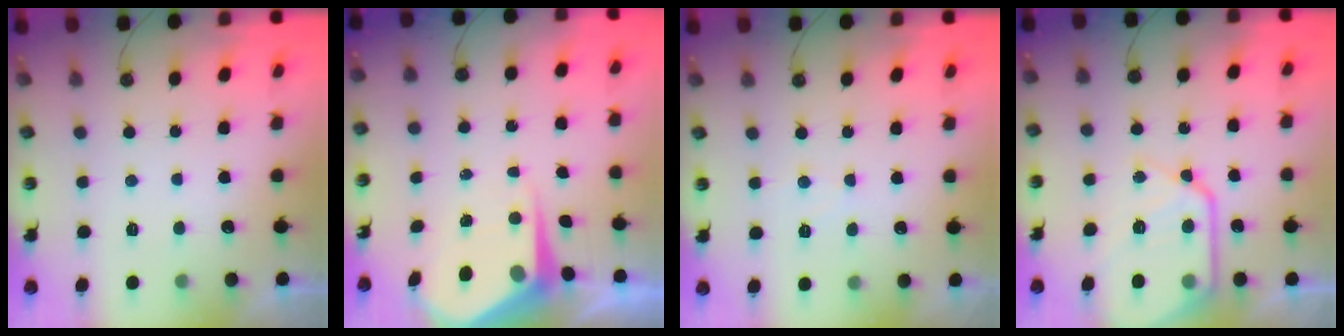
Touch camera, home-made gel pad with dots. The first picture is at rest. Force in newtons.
{"total": 7.2, "press": 7.2, "slide": 0.6}
{"total": 4.8, "press": 4.8, "slide": 0.3}
{"total": 15.7, "press": 15.6, "slide": 1.3}